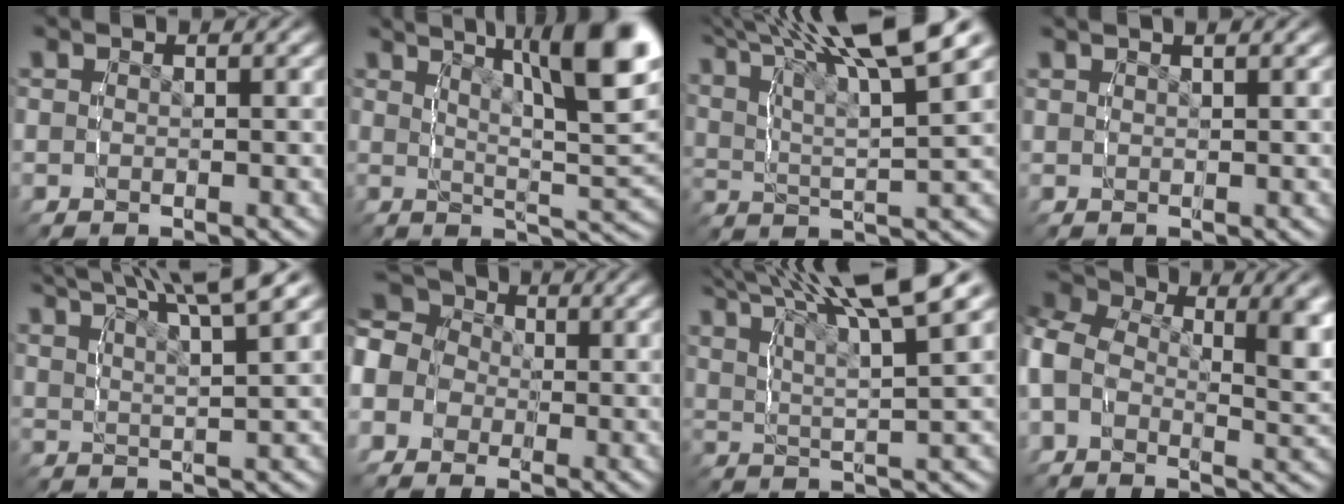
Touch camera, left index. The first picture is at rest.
{"total": 13.1, "force": [5.6, 4.3, 11.0], "torque": [-0.120, 0.021, 0.076]}
{"total": 9.7, "force": [5.7, 3.5, 7.1], "torque": [-0.112, 0.011, 0.087]}
{"total": 1.4, "force": [1.1, -0.4, 0.7], "torque": [-0.003, 0.003, 0.022]}
{"total": 7.4, "force": [5.4, 1.9, 4.8], "torque": [-0.067, 0.011, 0.085]}
{"total": 9.8, "force": [2.0, 8.4, 4.7], "torque": [-0.099, 0.010, 0.013]}
{"total": 8.7, "force": [5.4, 2.7, 6.2], "torque": [-0.095, 0.013, 0.083]}
{"total": 10.3, "force": [3.0, 7.0, 6.9], "torque": [-0.119, 0.017, 0.021]}